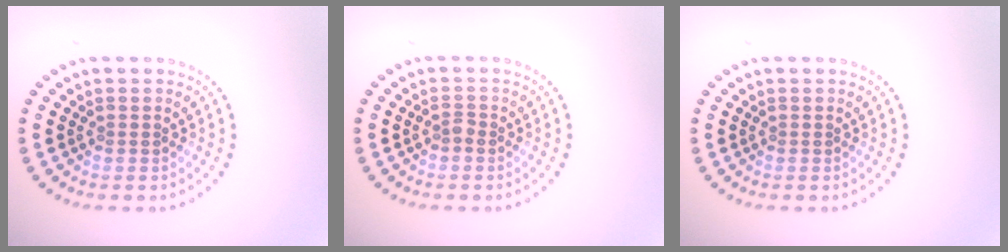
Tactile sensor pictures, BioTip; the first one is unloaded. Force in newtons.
{"total": 0.7, "press": 0.6, "slide": 0.5}
{"total": 0.0}